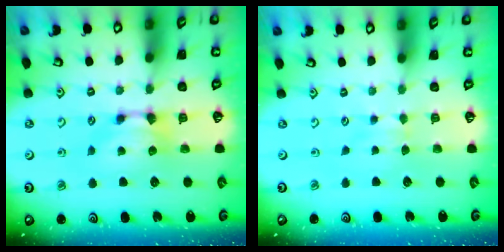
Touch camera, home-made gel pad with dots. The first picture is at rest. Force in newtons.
{"total": 2.8, "press": 2.8, "slide": 0.3}